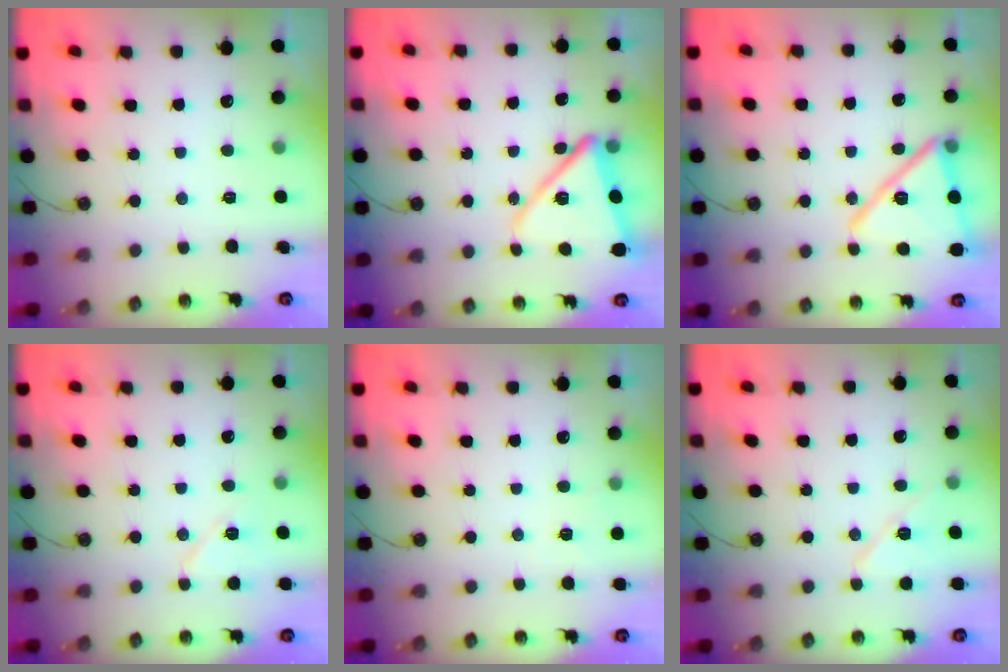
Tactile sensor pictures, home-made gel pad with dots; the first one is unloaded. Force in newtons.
{"total": 15.0, "press": 14.9, "slide": 1.6}
{"total": 17.8, "press": 16.4, "slide": 7.0}
{"total": 7.5, "press": 7.3, "slide": 1.8}
{"total": 2.9, "press": 2.9, "slide": 0.2}
{"total": 9.2, "press": 9.2, "slide": 0.9}